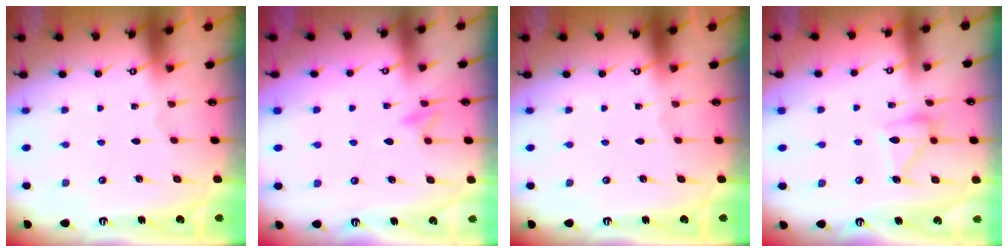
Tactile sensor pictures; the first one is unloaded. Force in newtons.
{"total": 7.9, "press": 7.9, "slide": 0.8}
{"total": 0.0}
{"total": 11.3, "press": 11.2, "slide": 0.9}